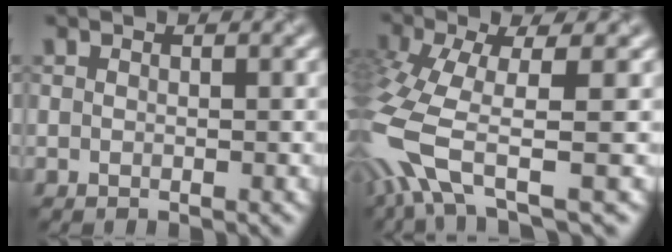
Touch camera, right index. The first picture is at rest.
{"total": 8.7, "force": [-3.6, 2.8, 7.4], "torque": [-0.185, -0.007, -0.079]}